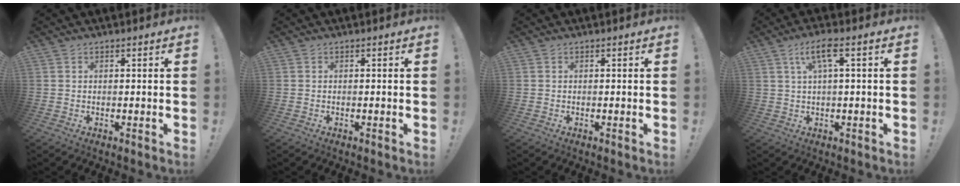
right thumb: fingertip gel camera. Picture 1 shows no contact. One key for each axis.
{"total": 0.0}
{"total": 0.0}
{"total": 6.7, "fx": 1.6, "fy": 1.2, "fz": 6.4, "tx": -0.114, "ty": 0.004, "tz": 0.023}